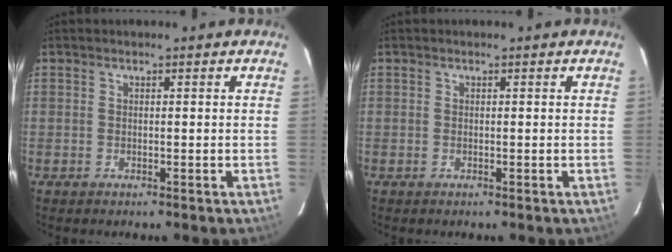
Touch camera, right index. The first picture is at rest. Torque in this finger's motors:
{"motor_torque": [0.11, 0.01, 0.03, 0.00]}